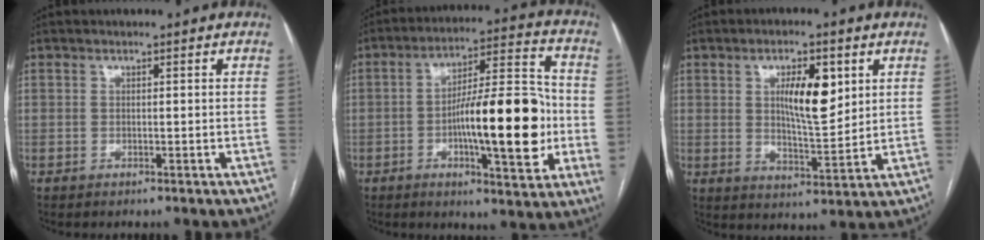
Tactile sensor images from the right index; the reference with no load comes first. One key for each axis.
{"total": 19.0, "fx": -2.8, "fy": 3.6, "fz": 18.4, "tx": -0.278, "ty": 0.010, "tz": -0.041}
{"total": 8.6, "fx": 2.8, "fy": 2.5, "fz": 7.7, "tx": -0.128, "ty": 0.000, "tz": 0.052}